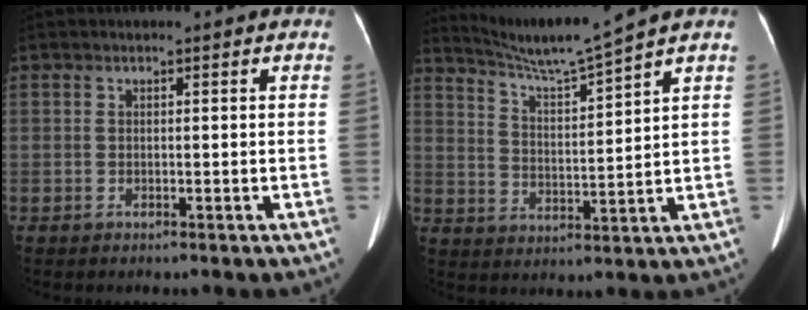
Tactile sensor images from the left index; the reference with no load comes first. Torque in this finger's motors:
{"motor_torque": [0.24, -0.51, -0.01, 0.01]}